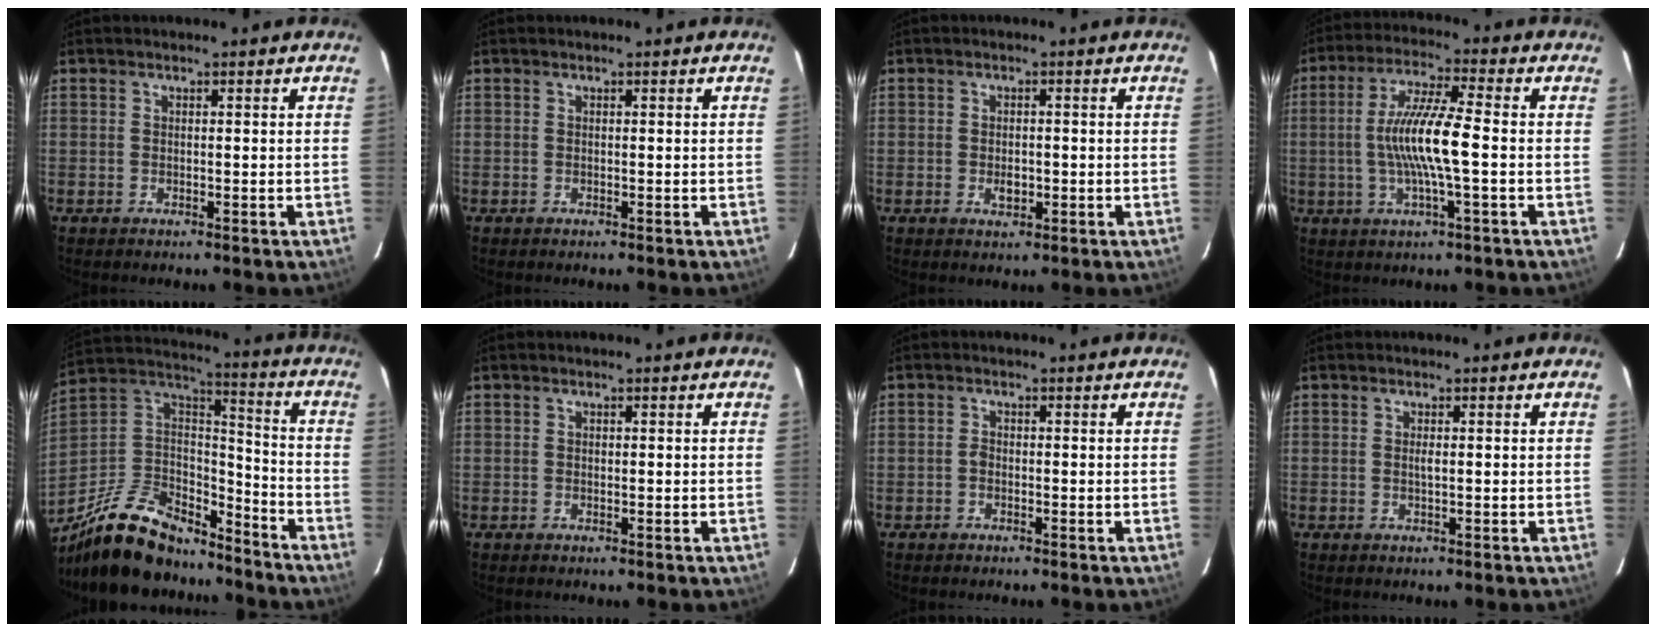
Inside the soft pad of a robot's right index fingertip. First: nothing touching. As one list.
[{"total": 0.0}, {"total": 2.7, "force": [-0.6, 1.8, 1.9], "torque": [-0.034, 0.000, -0.009]}, {"total": 10.9, "force": [-1.2, 0.7, 10.8], "torque": [-0.210, 0.003, -0.023]}, {"total": 23.3, "force": [-17.9, 10.0, 11.1], "torque": [-0.236, 0.023, -0.283]}, {"total": 0.0}, {"total": 1.0, "force": [-0.5, 0.8, 0.5], "torque": [-0.010, 0.003, -0.010]}, {"total": 0.9, "force": [0.1, 0.1, 0.9], "torque": [-0.016, 0.001, 0.001]}]